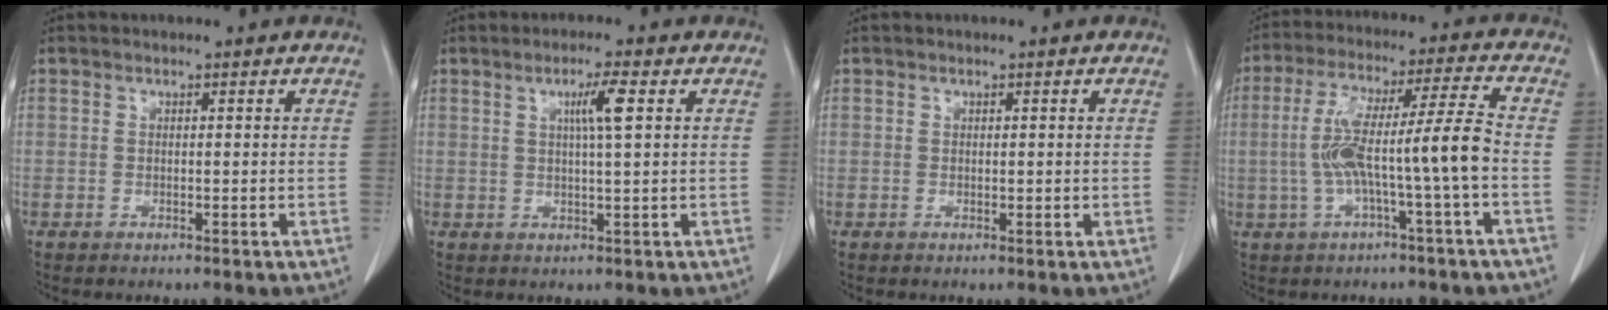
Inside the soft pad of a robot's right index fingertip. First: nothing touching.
{"total": 4.1, "force": [1.3, -0.4, 3.8], "torque": [-0.067, -0.001, 0.021]}
{"total": 0.8, "force": [0.0, 0.4, 0.6], "torque": [-0.008, -0.002, 0.003]}
{"total": 11.2, "force": [-1.9, -0.5, 11.0], "torque": [-0.212, 0.028, -0.034]}